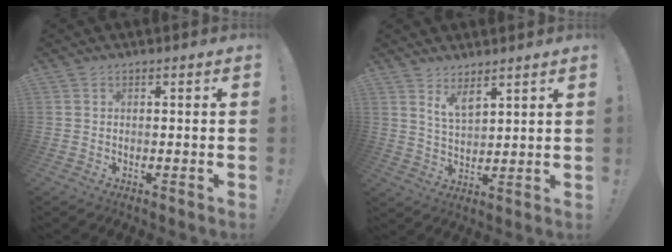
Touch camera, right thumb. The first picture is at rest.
{"total": 6.4, "force": [5.1, 2.5, 3.1], "torque": [-0.054, -0.032, 0.094]}